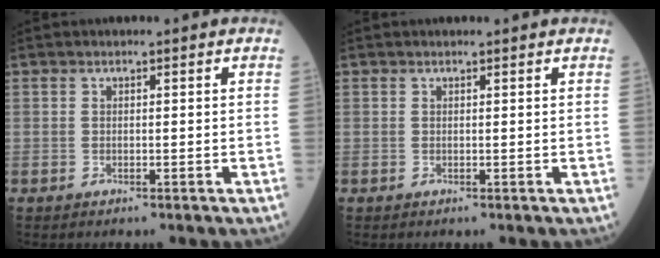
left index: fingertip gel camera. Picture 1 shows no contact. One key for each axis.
{"total": 1.0, "fx": 1.0, "fy": 0.1, "fz": 0.2, "tx": -0.008, "ty": 0.006, "tz": 0.012}